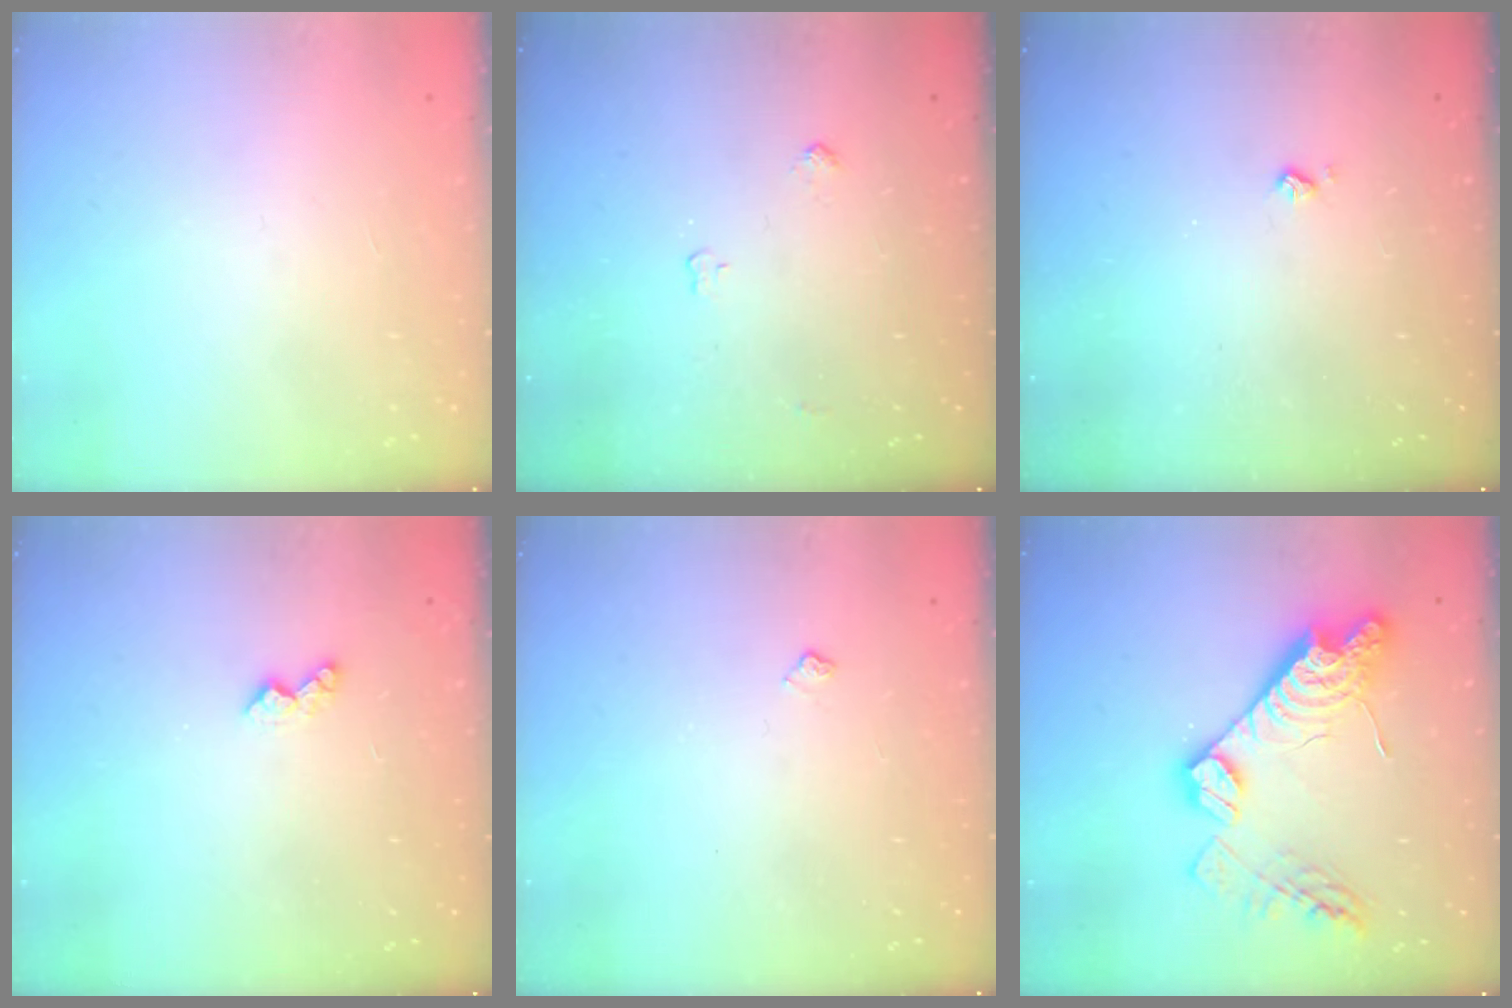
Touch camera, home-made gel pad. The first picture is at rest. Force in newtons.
{"total": 3.5, "press": 3.4, "slide": 0.6}
{"total": 2.7, "press": 2.7, "slide": 0.4}
{"total": 3.8, "press": 3.7, "slide": 0.7}
{"total": 3.9, "press": 3.8, "slide": 0.5}
{"total": 17.6, "press": 17.6, "slide": 1.3}